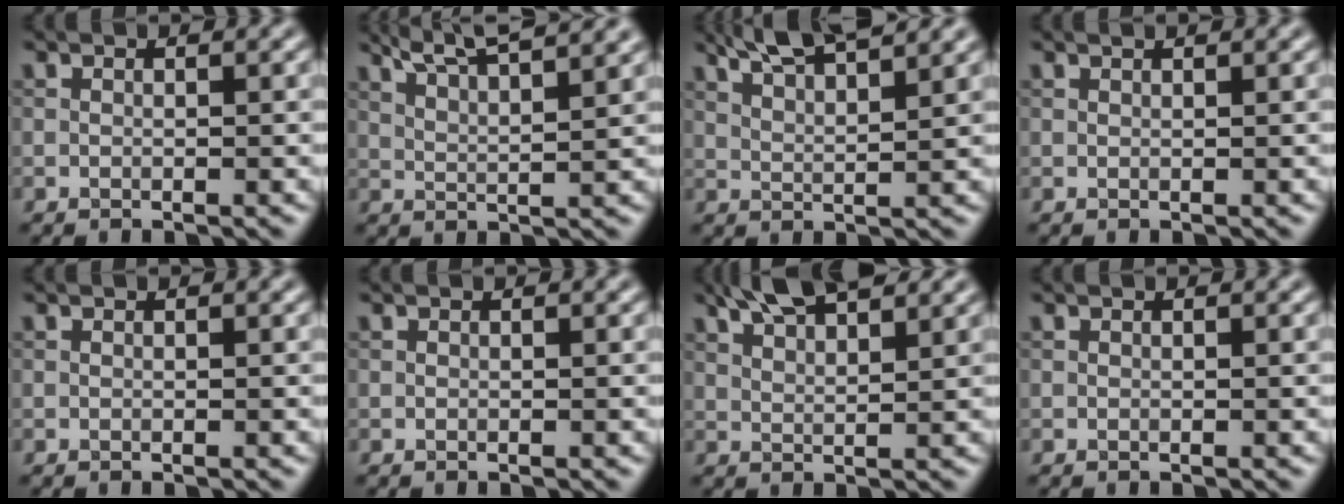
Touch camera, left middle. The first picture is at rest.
{"total": 8.5, "force": [6.6, 1.9, 5.1], "torque": [-0.065, 0.025, 0.068]}
{"total": 6.7, "force": [5.2, 1.3, 4.0], "torque": [-0.058, 0.020, 0.066]}
{"total": 0.7, "force": [0.6, 0.0, 0.3], "torque": [-0.006, -0.002, 0.006]}
{"total": 0.0}
{"total": 0.0}
{"total": 5.9, "force": [4.5, 1.4, 3.6], "torque": [-0.062, 0.020, 0.068]}
{"total": 0.0}